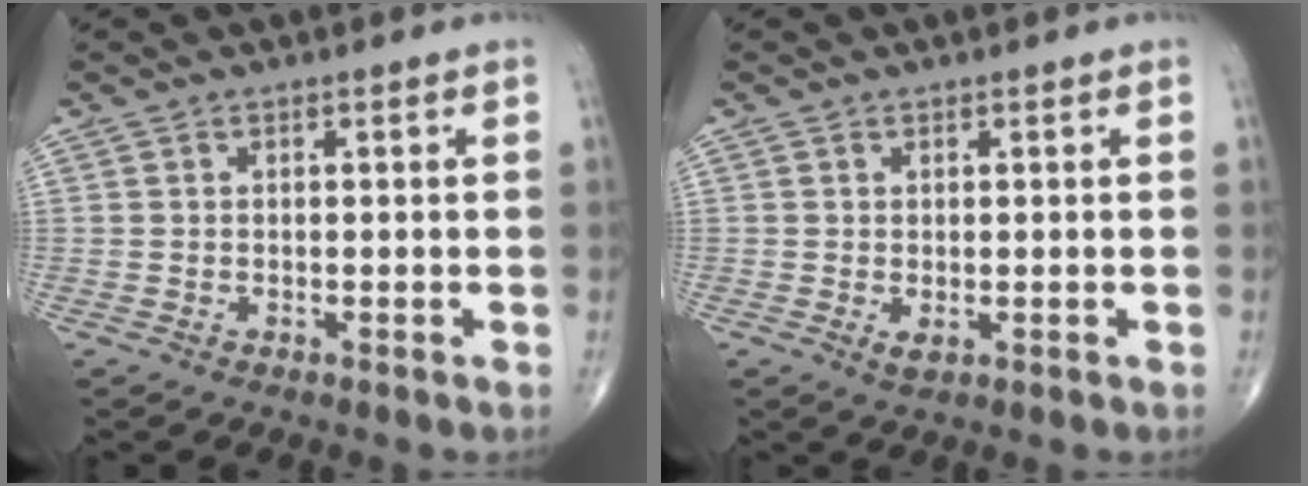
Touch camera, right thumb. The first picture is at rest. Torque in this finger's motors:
{"motor_torque": [-0.17, 0.10, 0.18, 0.22, -0.03]}